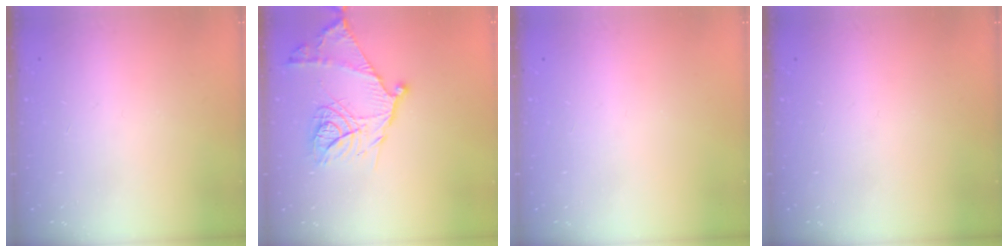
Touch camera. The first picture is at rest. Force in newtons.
{"total": 18.1, "press": 18.0, "slide": 1.6}
{"total": 0.0}
{"total": 0.0}